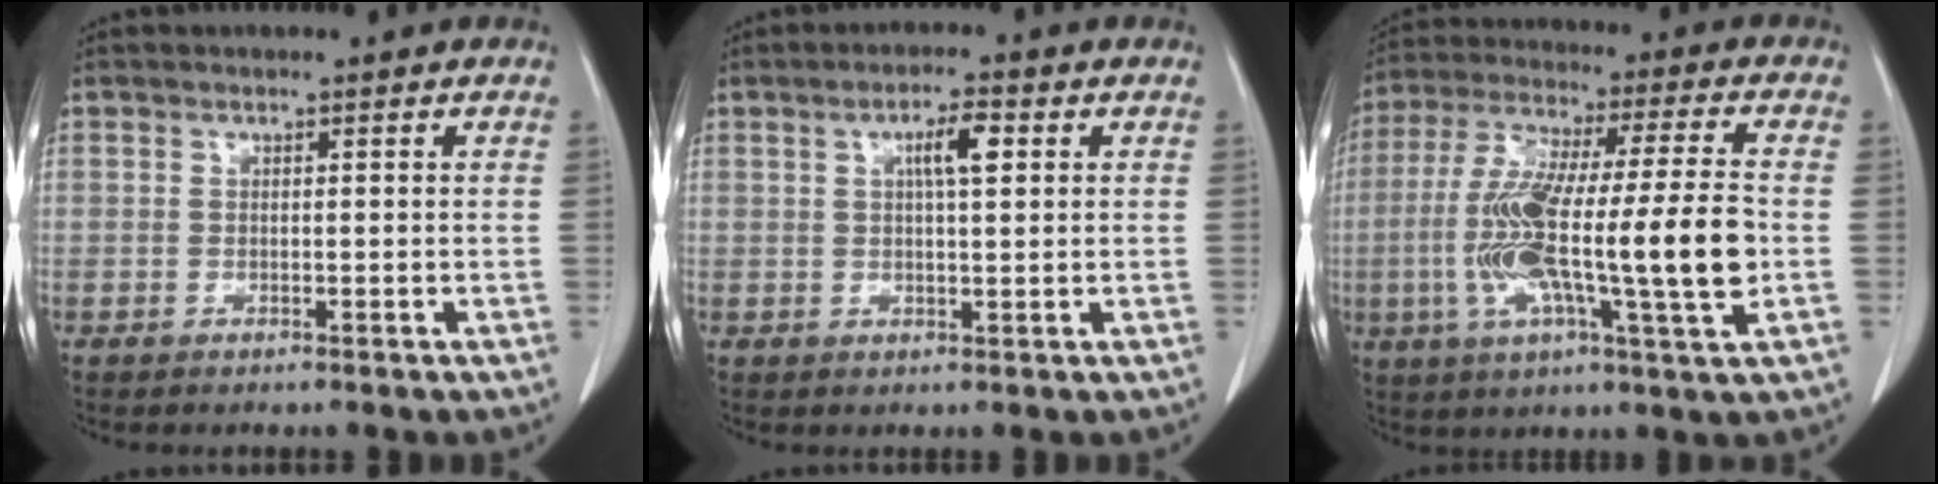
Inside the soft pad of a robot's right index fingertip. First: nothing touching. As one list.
[{"total": 4.4, "force": [1.4, 0.8, 4.1], "torque": [-0.072, 0.006, 0.024]}, {"total": 19.6, "force": [-2.9, 1.4, 19.3], "torque": [-0.345, 0.003, -0.051]}]